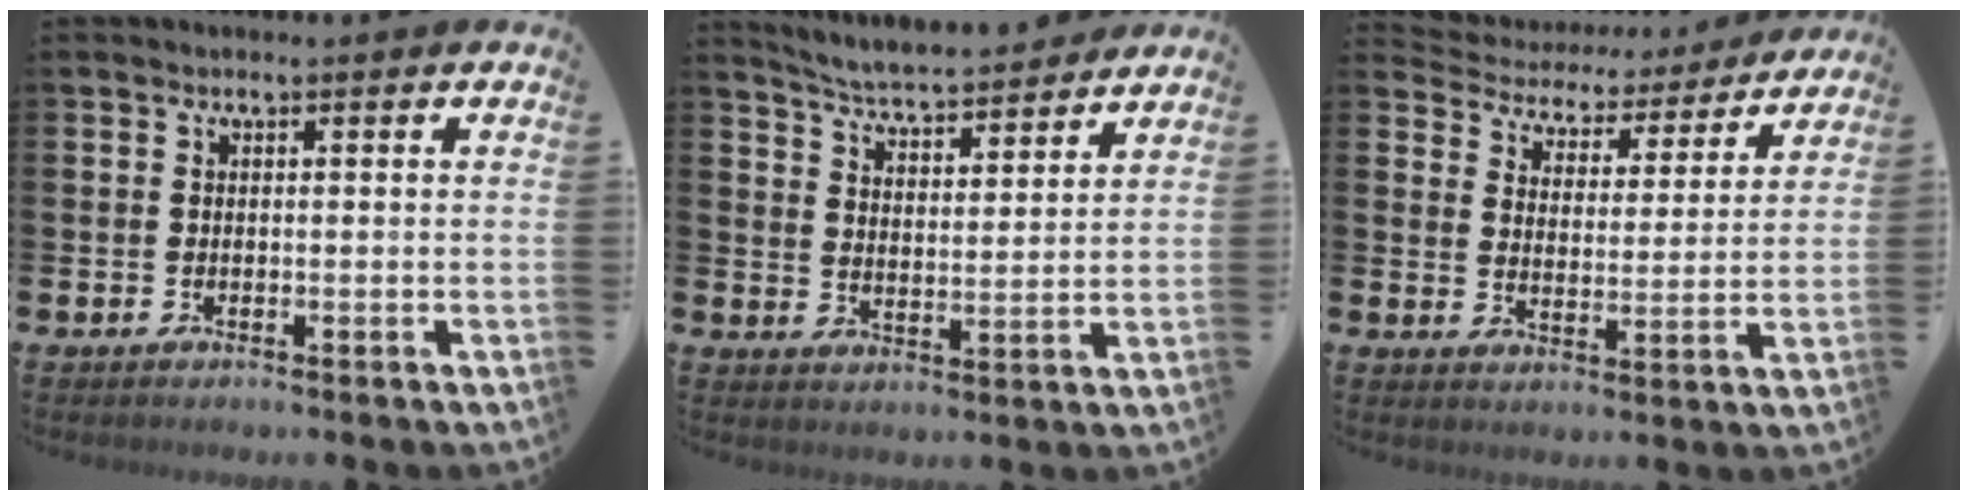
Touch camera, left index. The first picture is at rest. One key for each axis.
{"total": 5.4, "fx": 5.4, "fy": 0.1, "fz": 0.7, "tx": -0.038, "ty": -0.041, "tz": 0.093}
{"total": 4.5, "fx": 4.1, "fy": 1.9, "fz": 0.0, "tx": -0.034, "ty": -0.036, "tz": 0.064}